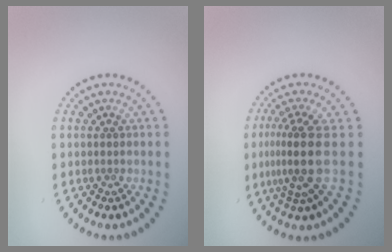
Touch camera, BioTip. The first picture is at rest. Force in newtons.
{"total": 4.1, "press": 3.0, "slide": 2.7}